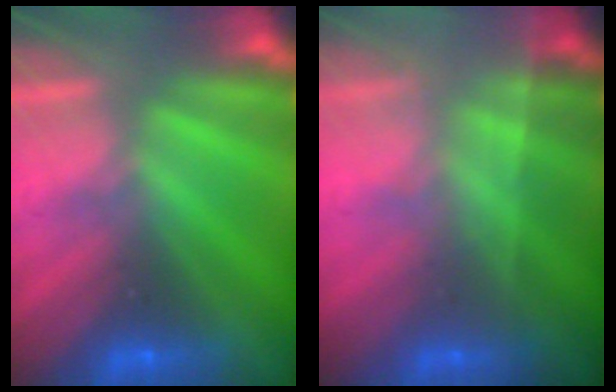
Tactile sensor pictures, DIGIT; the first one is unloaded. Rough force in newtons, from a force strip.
{"total": 1.8}